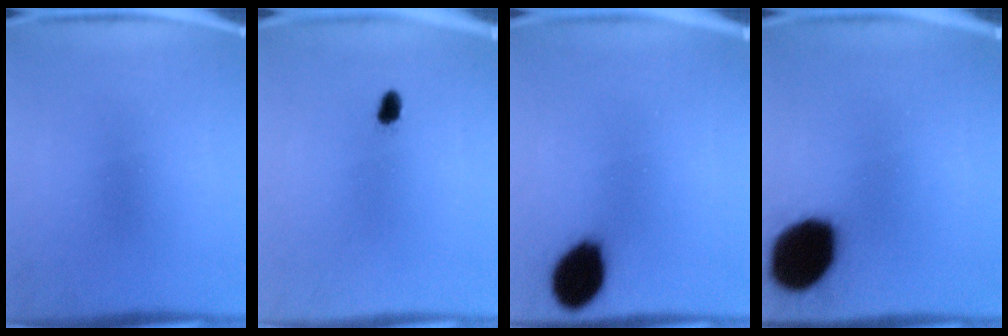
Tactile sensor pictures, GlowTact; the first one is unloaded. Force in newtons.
{"total": 1.8}
{"total": 11.8}
{"total": 19.1}